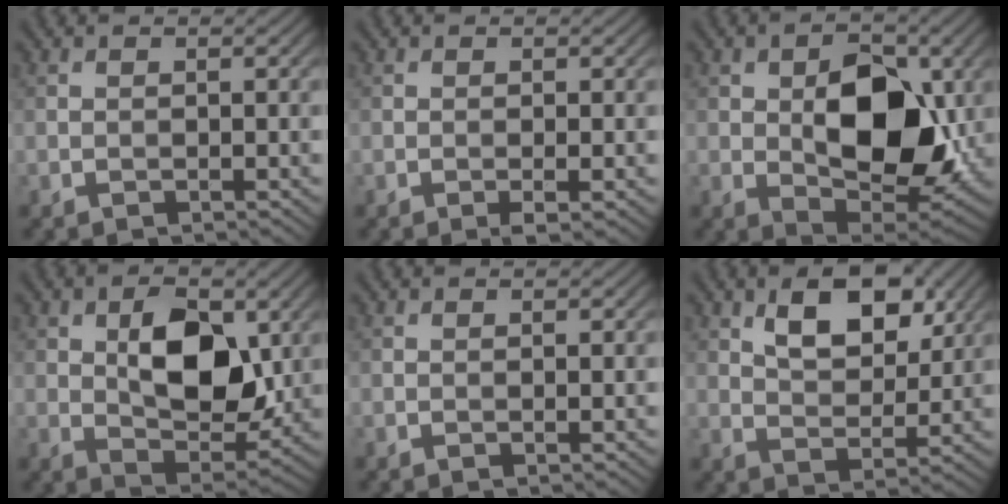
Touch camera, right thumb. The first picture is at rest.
{"total": 1.2, "force": [-0.4, 0.1, 1.2], "torque": [-0.025, -0.003, -0.009]}
{"total": 11.9, "force": [0.5, 6.9, 9.6], "torque": [-0.149, -0.009, 0.012]}
{"total": 10.0, "force": [2.0, 5.7, 7.9], "torque": [-0.135, -0.006, 0.035]}
{"total": 0.5, "force": [0.2, 0.1, 0.5], "torque": [-0.010, 0.000, 0.002]}
{"total": 8.4, "force": [4.2, 4.4, 5.8], "torque": [-0.101, -0.002, 0.071]}